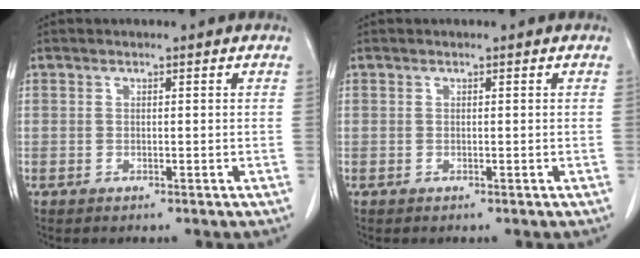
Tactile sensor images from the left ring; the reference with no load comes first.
{"total": 0.0}